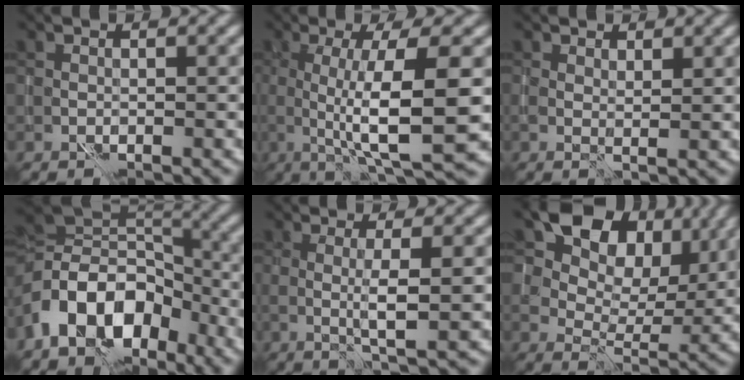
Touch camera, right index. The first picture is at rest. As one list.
[{"total": 9.6, "force": [-0.4, 2.1, 9.4], "torque": [-0.134, -0.004, -0.002]}, {"total": 1.6, "force": [1.0, 0.8, 1.0], "torque": [-0.017, -0.001, 0.019]}, {"total": 11.6, "force": [-5.2, 7.5, 7.1], "torque": [-0.131, 0.009, -0.103]}, {"total": 3.4, "force": [0.0, 0.4, 3.4], "torque": [-0.059, -0.003, 0.000]}, {"total": 12.7, "force": [6.3, 7.9, 7.5], "torque": [-0.128, 0.015, 0.096]}]